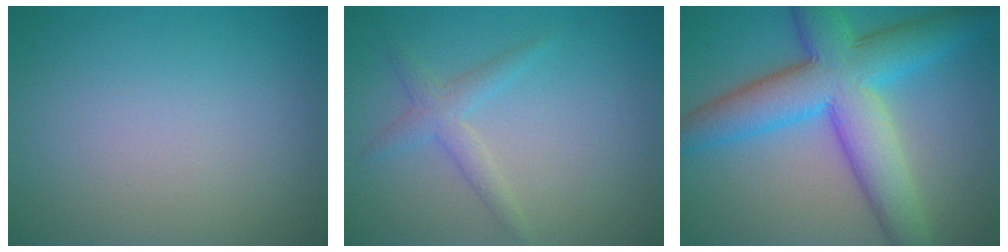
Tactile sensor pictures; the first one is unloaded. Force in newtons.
{"total": 2.1, "press": 2.1, "slide": 0.1}
{"total": 10.2, "press": 10.2, "slide": 0.1}